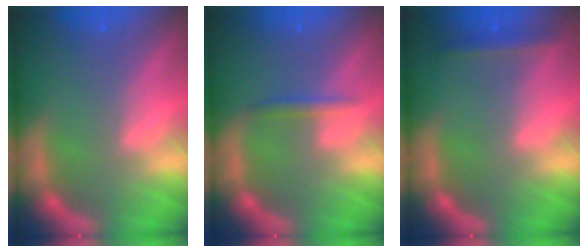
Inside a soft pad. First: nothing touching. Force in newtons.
{"total": 1.4}
{"total": 1.9}